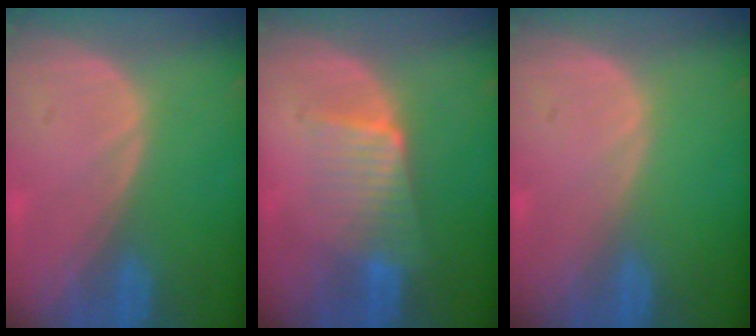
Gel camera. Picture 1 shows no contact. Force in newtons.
{"total": 5.7, "press": 5.4, "slide": 1.8}
{"total": 0.0}